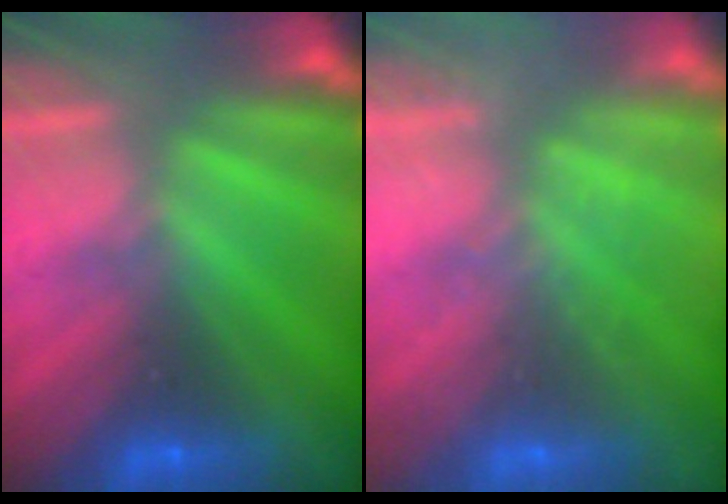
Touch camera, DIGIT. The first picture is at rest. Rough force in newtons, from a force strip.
{"total": 1.8}